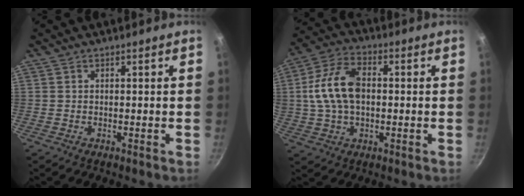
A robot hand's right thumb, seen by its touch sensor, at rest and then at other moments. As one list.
[{"total": 13.1, "force": [0.9, 8.0, 10.2], "torque": [-0.188, 0.024, 0.008]}]